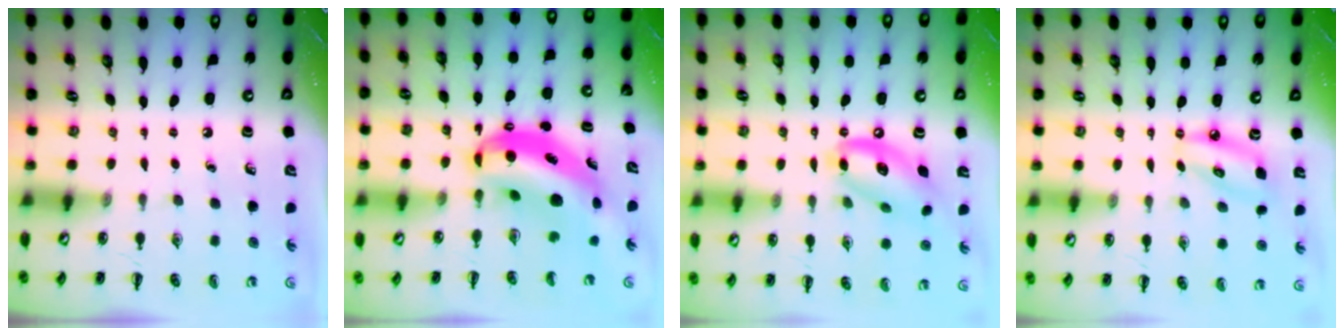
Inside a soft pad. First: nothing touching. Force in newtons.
{"total": 10.2, "press": 9.9, "slide": 2.4}
{"total": 14.6, "press": 14.2, "slide": 3.7}
{"total": 8.2, "press": 7.9, "slide": 2.1}